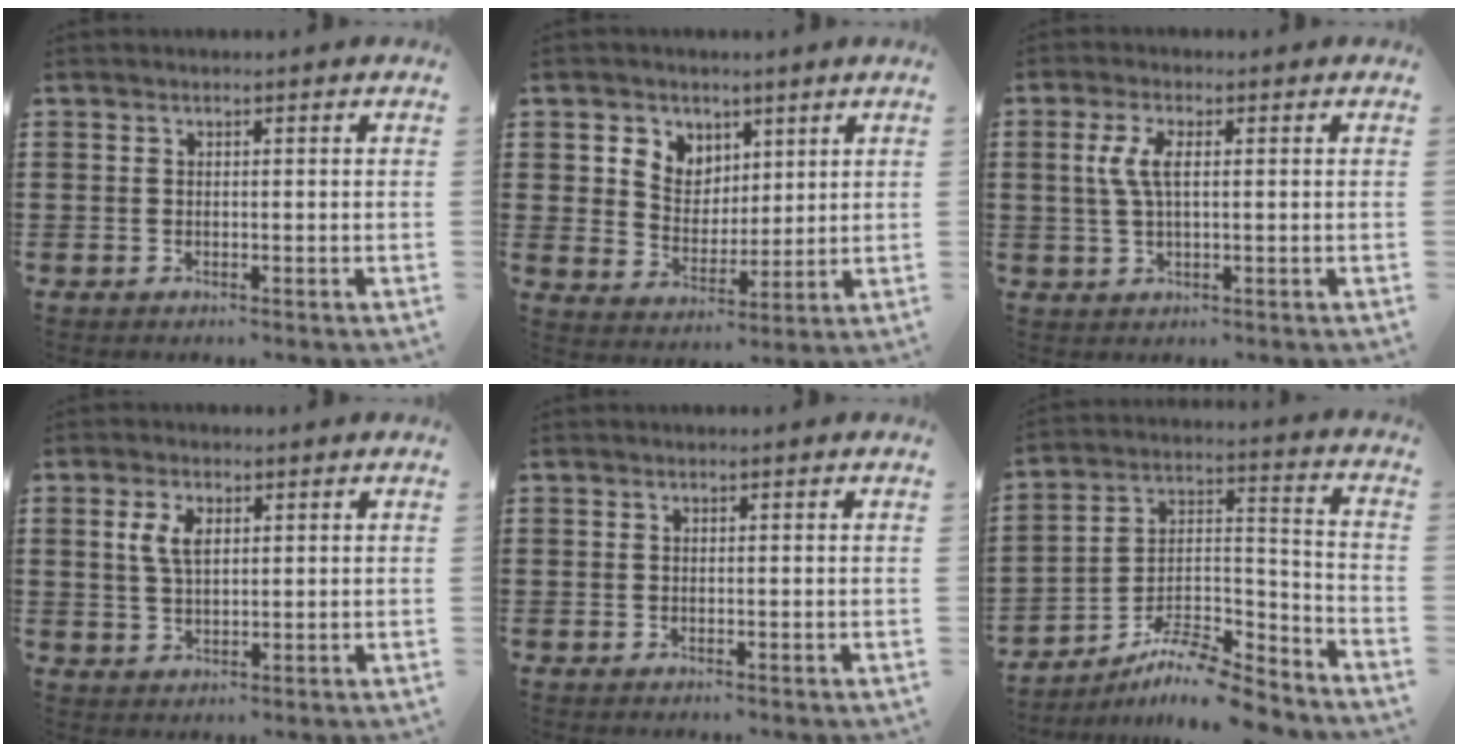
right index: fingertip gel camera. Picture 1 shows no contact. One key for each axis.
{"total": 5.1, "fx": 2.9, "fy": 4.2, "fz": 0.2, "tx": -0.032, "ty": 0.005, "tz": 0.052}
{"total": 4.5, "fx": 0.7, "fy": 1.7, "fz": 4.1, "tx": -0.104, "ty": 0.000, "tz": 0.003}
{"total": 4.2, "fx": 1.3, "fy": 2.2, "fz": 3.4, "tx": -0.073, "ty": 0.009, "tz": 0.022}
{"total": 0.0}
{"total": 9.3, "fx": -8.3, "fy": 1.9, "fz": 3.7, "tx": -0.058, "ty": 0.021, "tz": -0.162}